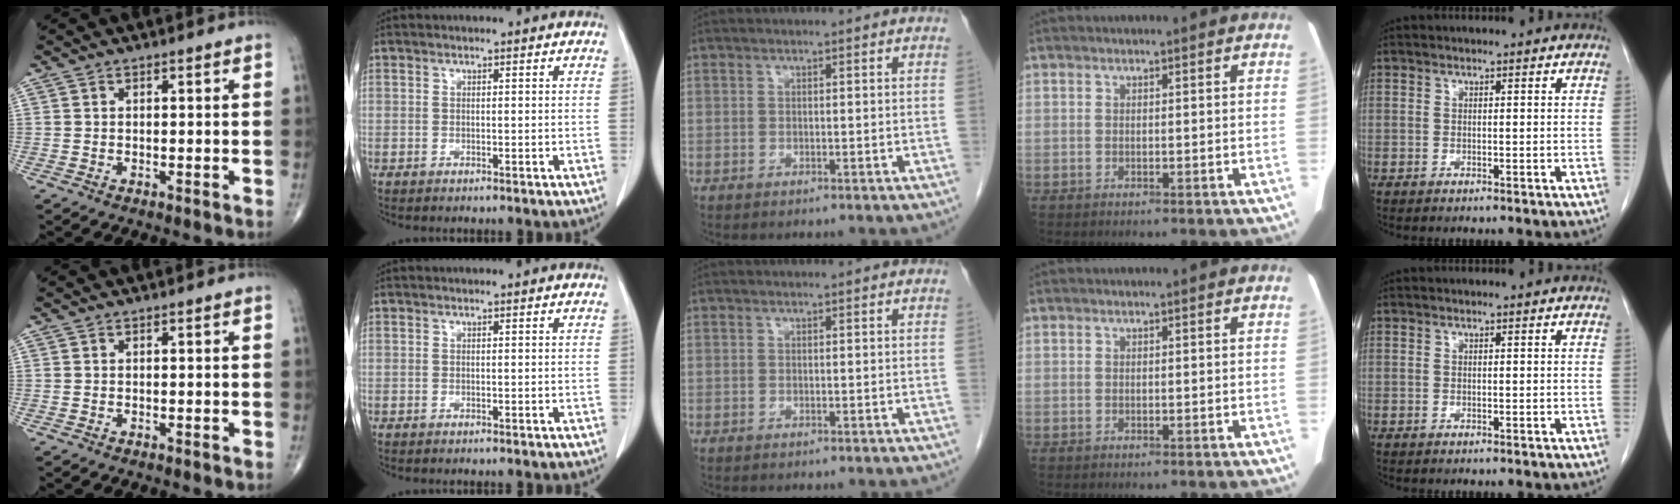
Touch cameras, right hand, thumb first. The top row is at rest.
{}